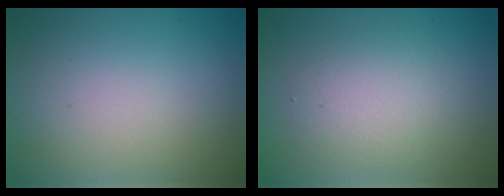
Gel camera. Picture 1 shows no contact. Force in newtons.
{"total": 2.9, "press": 2.9, "slide": 0.2}